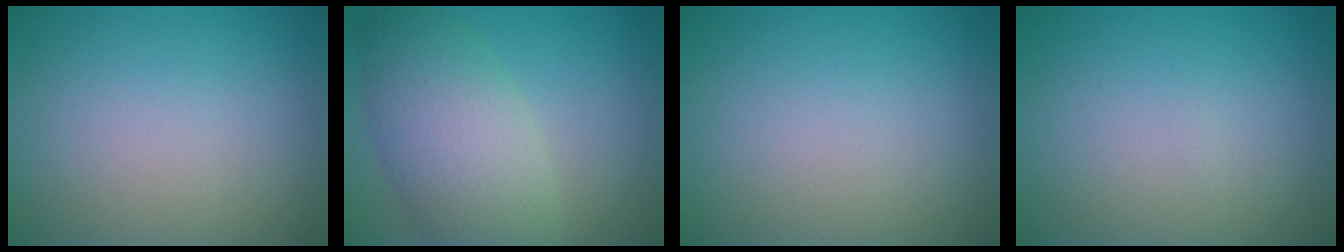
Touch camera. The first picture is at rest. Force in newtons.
{"total": 7.5, "press": 7.4, "slide": 0.4}
{"total": 0.0}
{"total": 0.0}